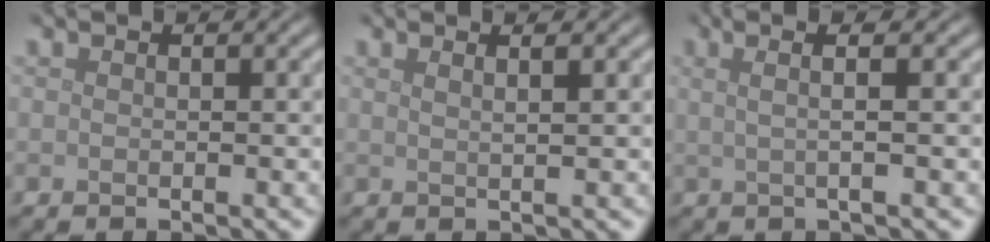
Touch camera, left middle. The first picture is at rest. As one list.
[{"total": 2.3, "force": [1.2, 1.0, 1.7], "torque": [-0.002, 0.003, -0.007]}, {"total": 3.7, "force": [1.2, 1.2, 3.3], "torque": [-0.041, 0.012, -0.007]}]